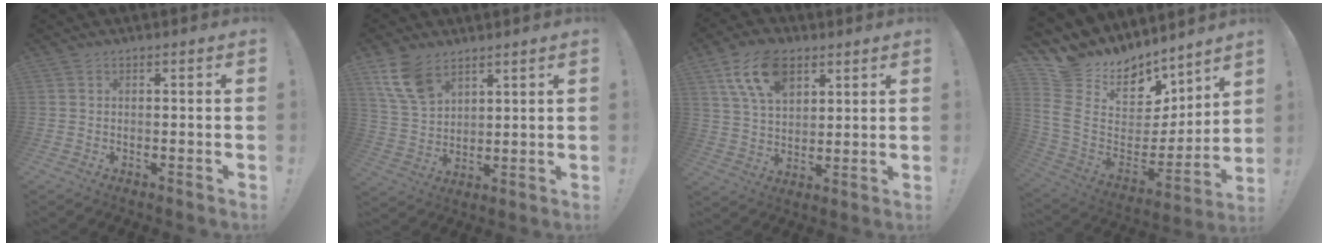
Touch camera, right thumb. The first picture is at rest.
{"total": 11.3, "force": [7.1, 6.6, 5.7], "torque": [-0.116, -0.031, 0.141]}
{"total": 14.2, "force": [7.6, 8.4, 8.5], "torque": [-0.154, -0.015, 0.145]}
{"total": 12.4, "force": [8.5, 8.4, 3.6], "torque": [-0.058, -0.103, 0.180]}